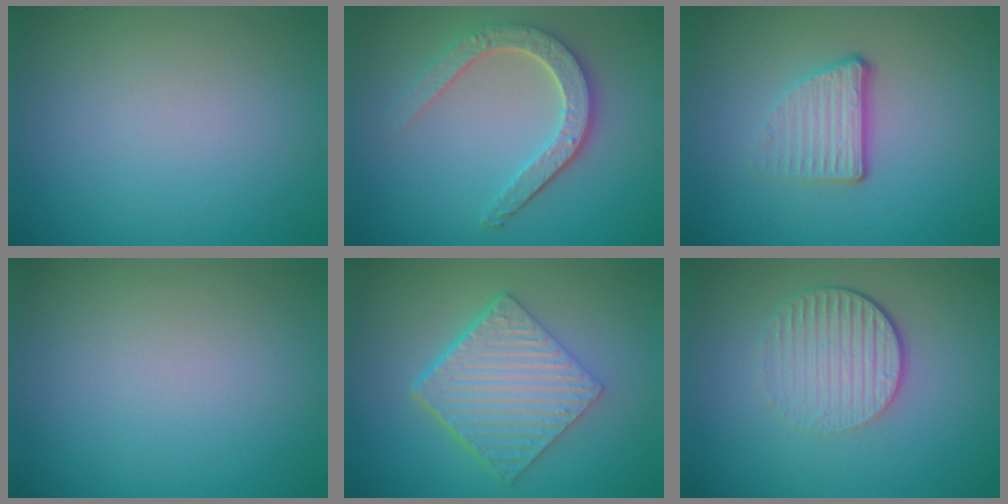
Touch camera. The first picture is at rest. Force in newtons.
{"total": 4.3, "press": 3.6, "slide": 2.4}
{"total": 3.5, "press": 2.5, "slide": 2.5}
{"total": 0.0}
{"total": 6.9, "press": 4.6, "slide": 5.1}
{"total": 4.3, "press": 2.8, "slide": 3.2}